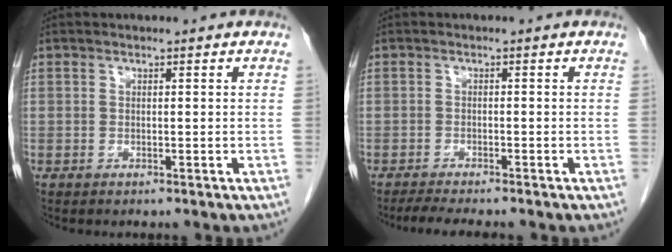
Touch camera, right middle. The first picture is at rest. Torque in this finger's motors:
{"motor_torque": [0.41, -0.30, 0.02, 0.02]}